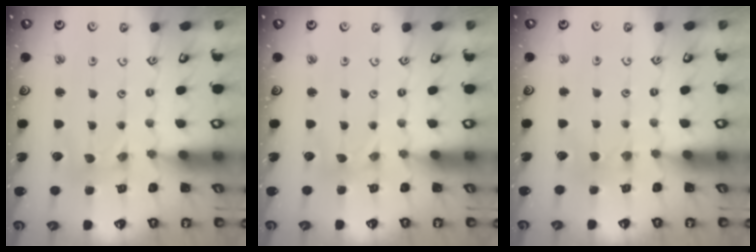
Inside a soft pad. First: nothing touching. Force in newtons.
{"total": 0.0}
{"total": 2.1, "press": 2.1, "slide": 0.6}